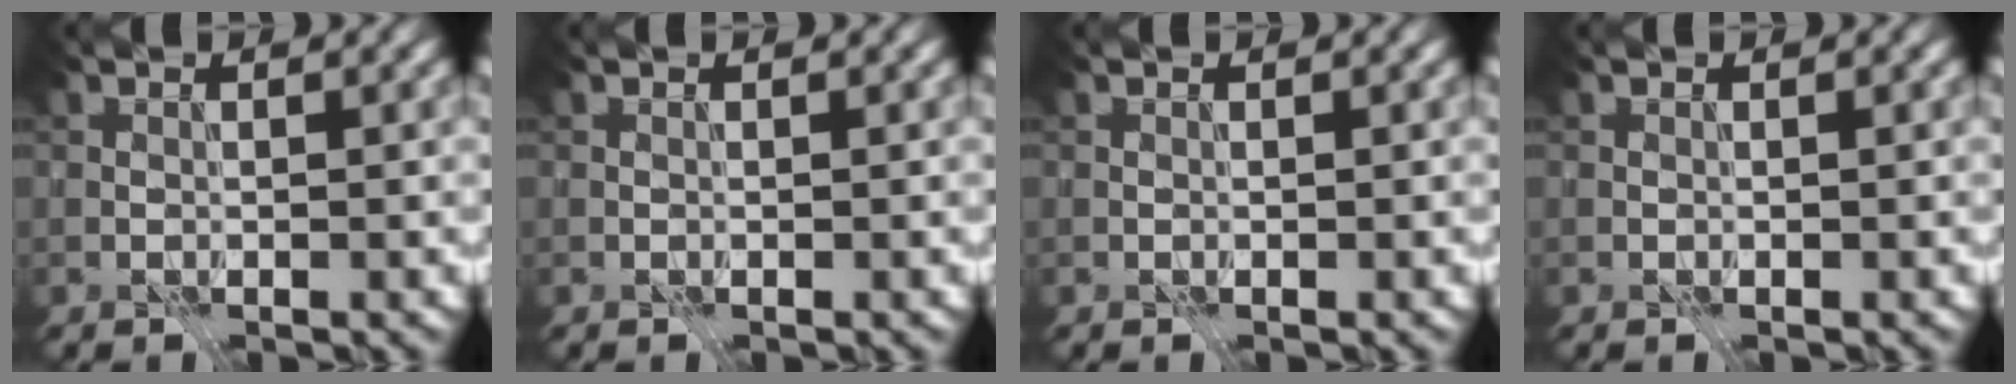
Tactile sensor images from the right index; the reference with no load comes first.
{"total": 0.0}
{"total": 0.0}
{"total": 0.0}